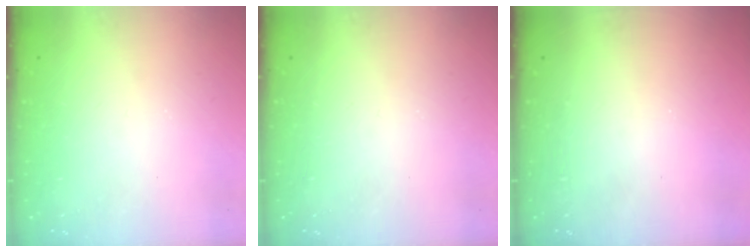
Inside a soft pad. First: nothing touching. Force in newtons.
{"total": 0.0}
{"total": 0.0}